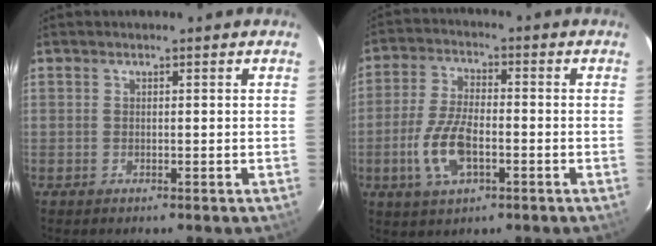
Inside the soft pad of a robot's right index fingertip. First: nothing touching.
{"total": 9.7, "force": [-3.2, 4.4, 8.0], "torque": [-0.174, -0.002, -0.058]}